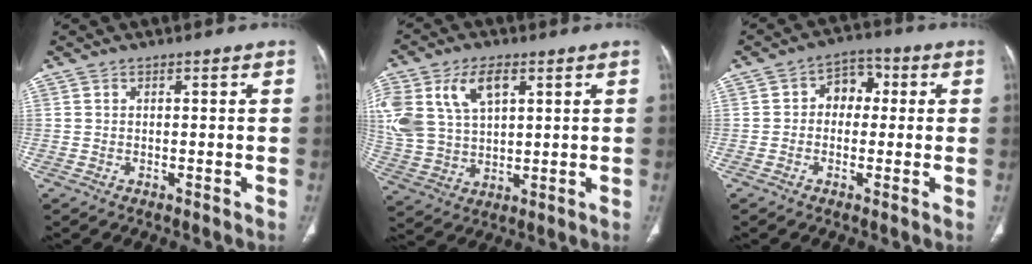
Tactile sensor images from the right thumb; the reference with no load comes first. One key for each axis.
{"total": 17.4, "fx": 6.5, "fy": 10.9, "fz": 11.8, "tx": -0.266, "ty": -0.001, "tz": 0.130}
{"total": 6.1, "fx": 0.4, "fy": 4.7, "fz": 3.8, "tx": -0.024, "ty": 0.021, "tz": -0.004}